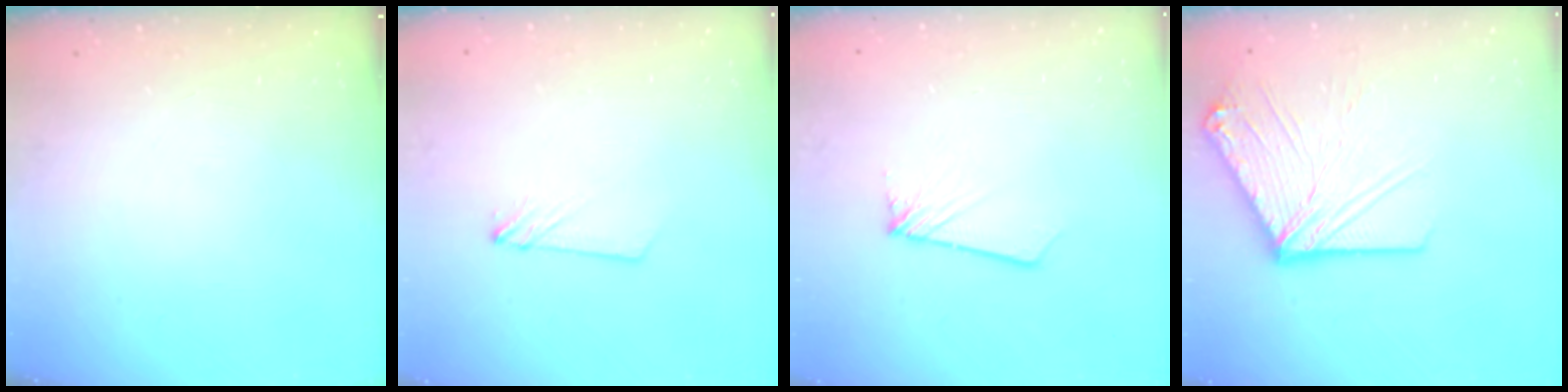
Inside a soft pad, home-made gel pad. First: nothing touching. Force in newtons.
{"total": 2.8, "press": 2.8, "slide": 0.3}
{"total": 1.9, "press": 1.9, "slide": 0.1}
{"total": 16.4, "press": 16.2, "slide": 2.3}